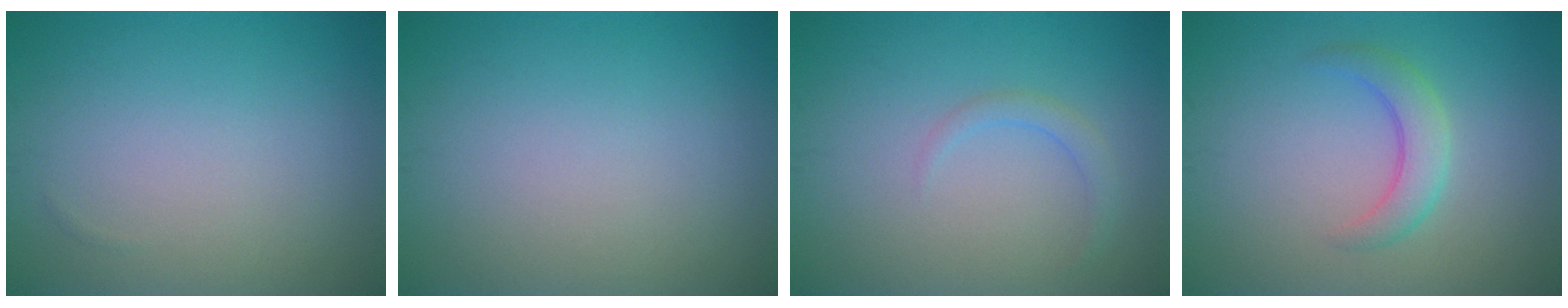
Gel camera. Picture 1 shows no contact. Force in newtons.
{"total": 0.0}
{"total": 1.3, "press": 1.3, "slide": 0.1}
{"total": 2.7, "press": 2.7, "slide": 0.2}